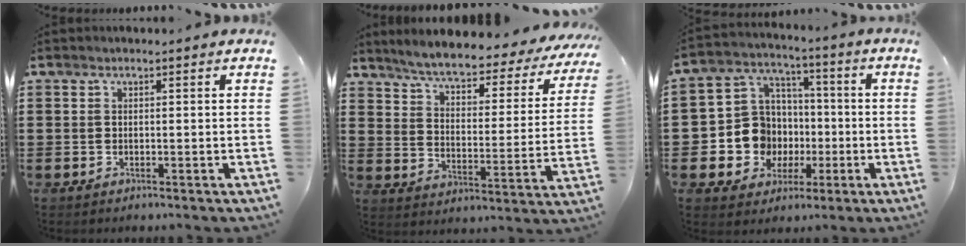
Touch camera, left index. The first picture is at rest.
{"total": 5.2, "force": [4.8, 0.4, 2.0], "torque": [-0.065, -0.035, 0.076]}
{"total": 10.0, "force": [-1.0, 9.5, 2.7], "torque": [-0.110, 0.003, -0.011]}